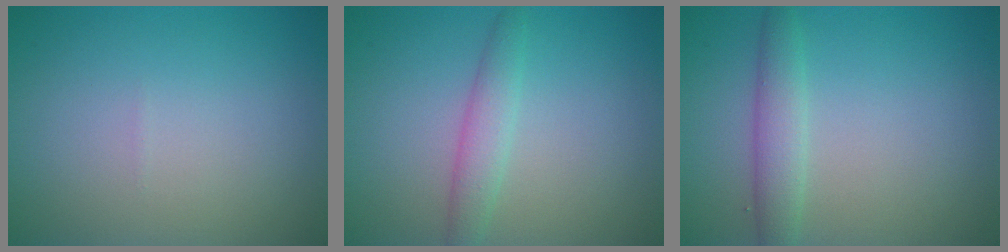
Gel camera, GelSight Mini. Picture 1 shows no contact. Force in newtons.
{"total": 2.3, "press": 2.3, "slide": 0.1}
{"total": 2.5, "press": 2.5, "slide": 0.2}